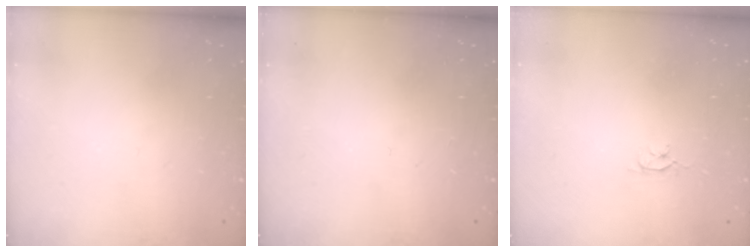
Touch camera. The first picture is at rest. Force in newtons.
{"total": 0.0}
{"total": 2.6, "press": 2.6, "slide": 0.3}